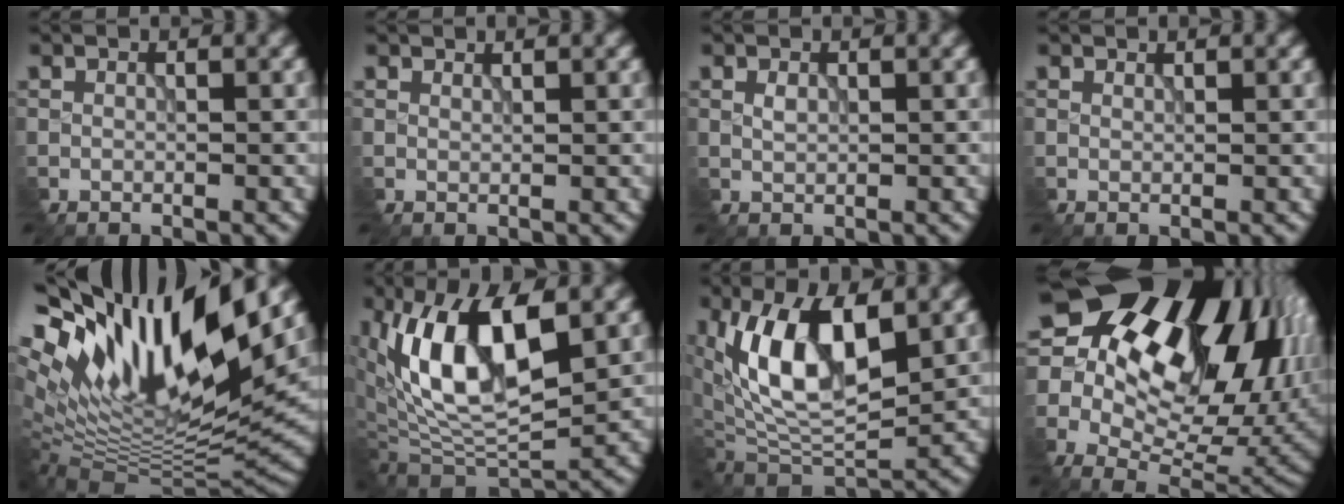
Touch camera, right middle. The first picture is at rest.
{"total": 1.2, "force": [1.1, 0.4, 0.1], "torque": [-0.005, 0.002, 0.018]}
{"total": 0.6, "force": [0.0, 0.4, 0.4], "torque": [-0.012, -0.001, 0.006]}
{"total": 0.9, "force": [0.8, 0.3, 0.1], "torque": [-0.004, 0.000, 0.013]}
{"total": 17.0, "force": [8.2, 6.0, 13.7], "torque": [-0.270, 0.027, 0.139]}
{"total": 10.7, "force": [2.4, 5.1, 9.1], "torque": [-0.156, -0.002, 0.044]}
{"total": 9.8, "force": [2.1, 5.0, 8.2], "torque": [-0.145, -0.002, 0.034]}
{"total": 19.3, "force": [6.6, 12.5, 13.2], "torque": [-0.189, 0.019, 0.133]}